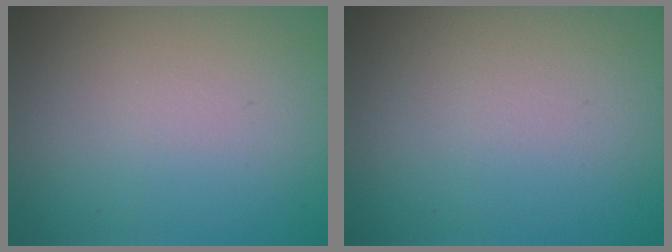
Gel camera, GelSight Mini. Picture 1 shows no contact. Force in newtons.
{"total": 0.0}